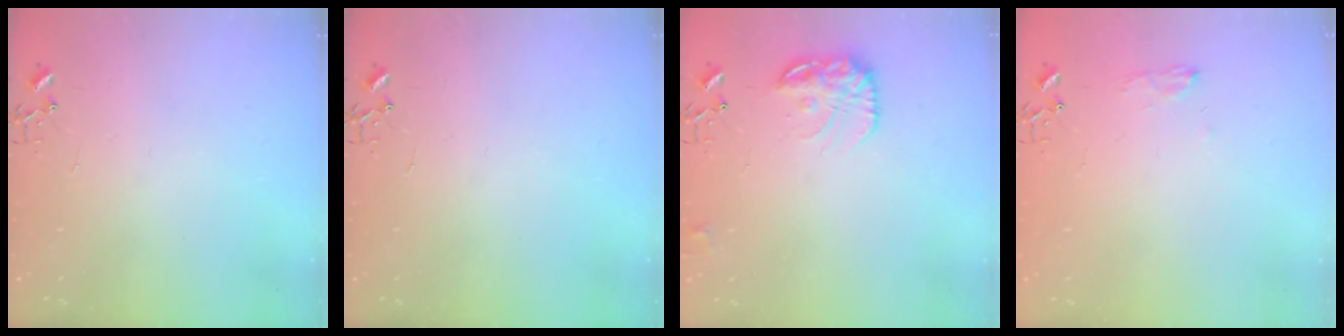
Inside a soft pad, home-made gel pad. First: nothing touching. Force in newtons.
{"total": 0.0}
{"total": 13.9, "press": 13.8, "slide": 0.6}
{"total": 6.8, "press": 6.8, "slide": 0.8}